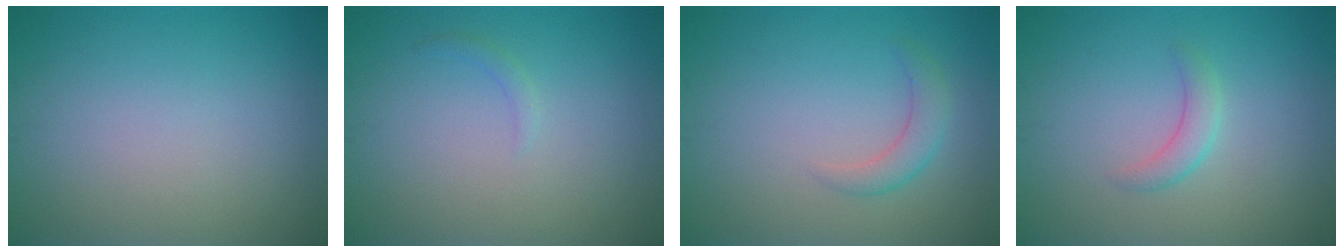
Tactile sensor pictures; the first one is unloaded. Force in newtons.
{"total": 0.7, "press": 0.7, "slide": 0.1}
{"total": 2.0, "press": 2.0, "slide": 0.1}
{"total": 1.7, "press": 1.7, "slide": 0.1}